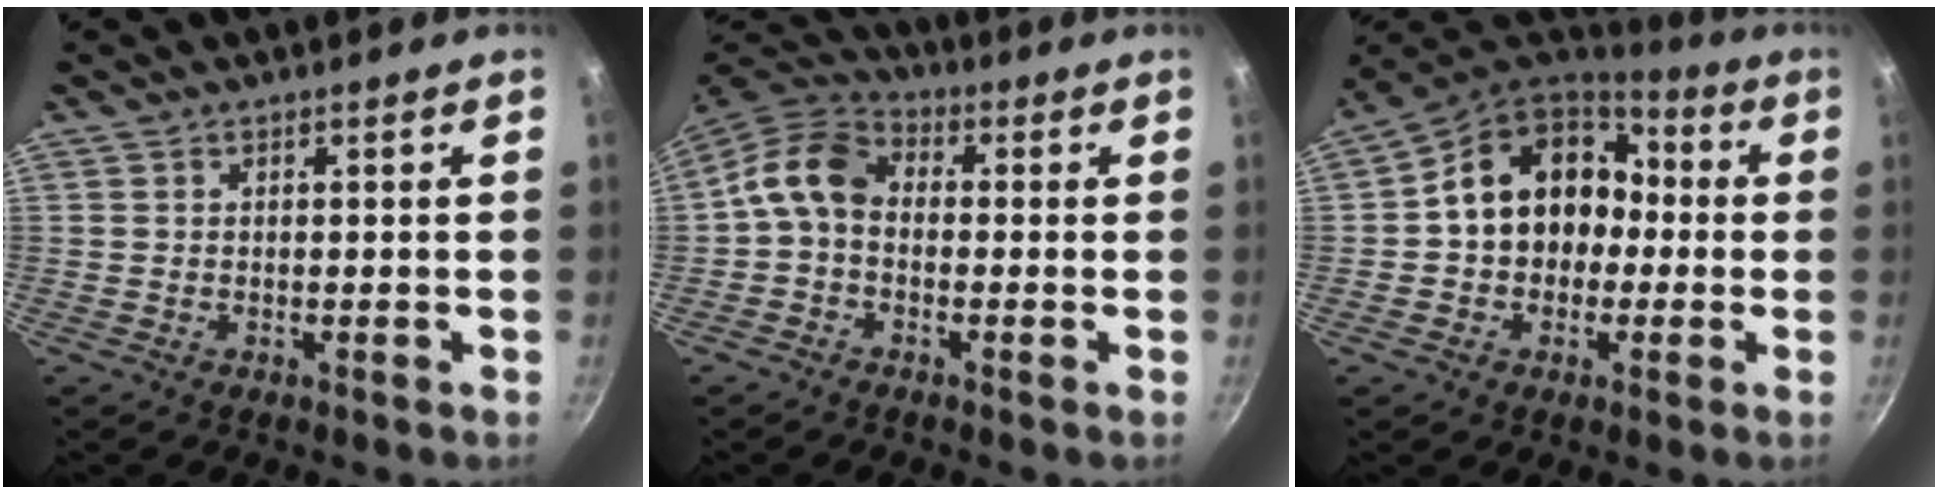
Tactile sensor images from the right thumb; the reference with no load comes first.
{"total": 8.3, "force": [-0.7, 6.2, 5.5], "torque": [-0.096, 0.033, -0.034]}
{"total": 15.8, "force": [0.5, 12.9, 9.2], "torque": [-0.107, 0.049, 0.000]}